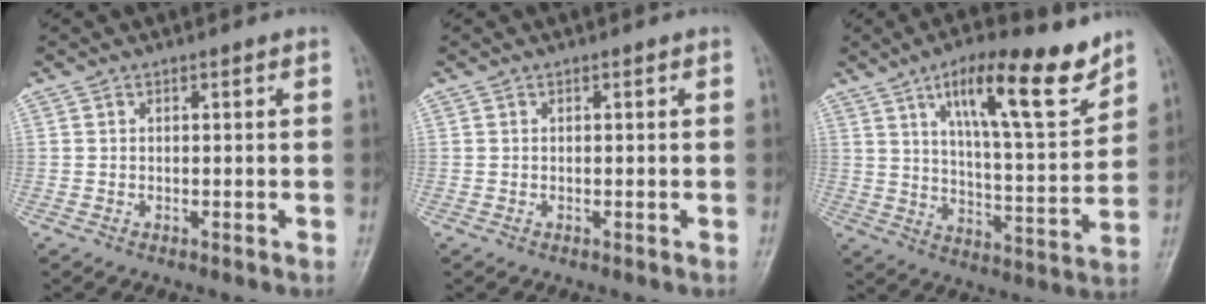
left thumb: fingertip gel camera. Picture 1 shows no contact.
{"total": 0.0}
{"total": 17.3, "force": [10.5, 4.6, 12.9], "torque": [-0.177, -0.054, 0.173]}